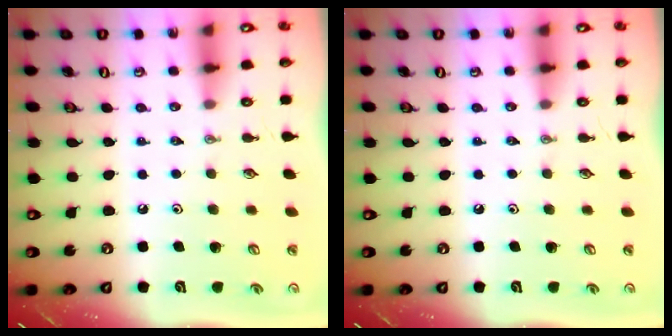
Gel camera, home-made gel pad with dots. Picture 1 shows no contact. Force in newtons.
{"total": 0.0}